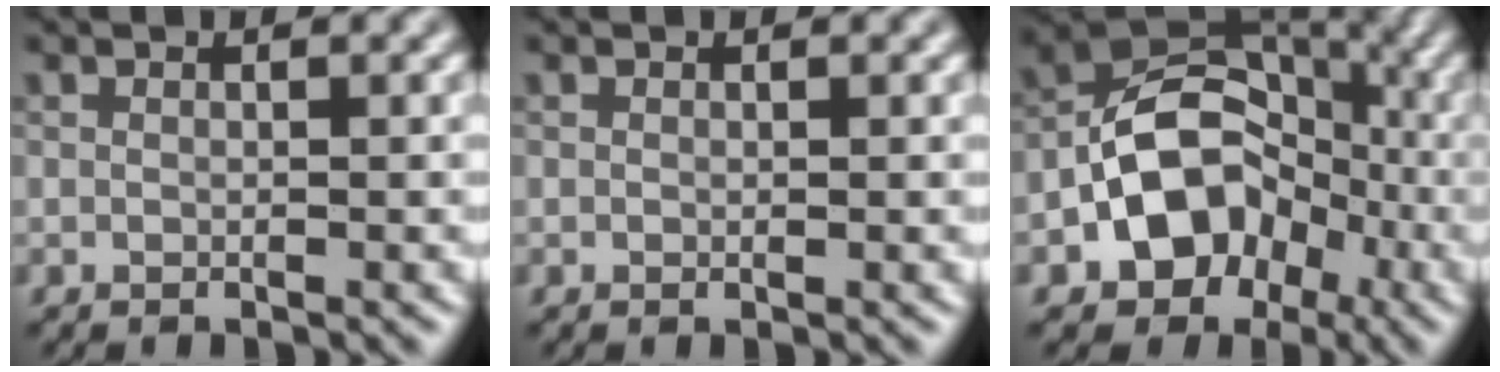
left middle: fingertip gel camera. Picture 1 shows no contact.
{"total": 0.0}
{"total": 9.2, "force": [-3.0, 6.8, 5.4], "torque": [-0.072, 0.005, -0.062]}